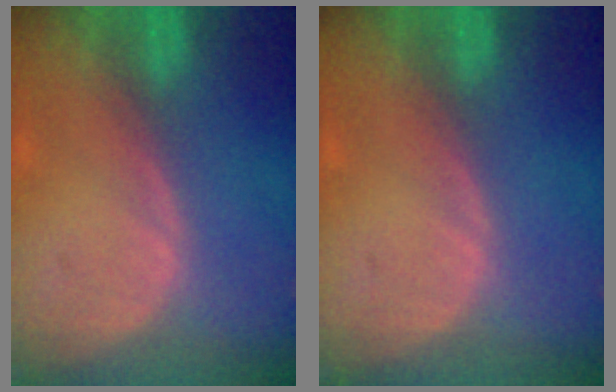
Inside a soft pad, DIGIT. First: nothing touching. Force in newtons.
{"total": 0.0}